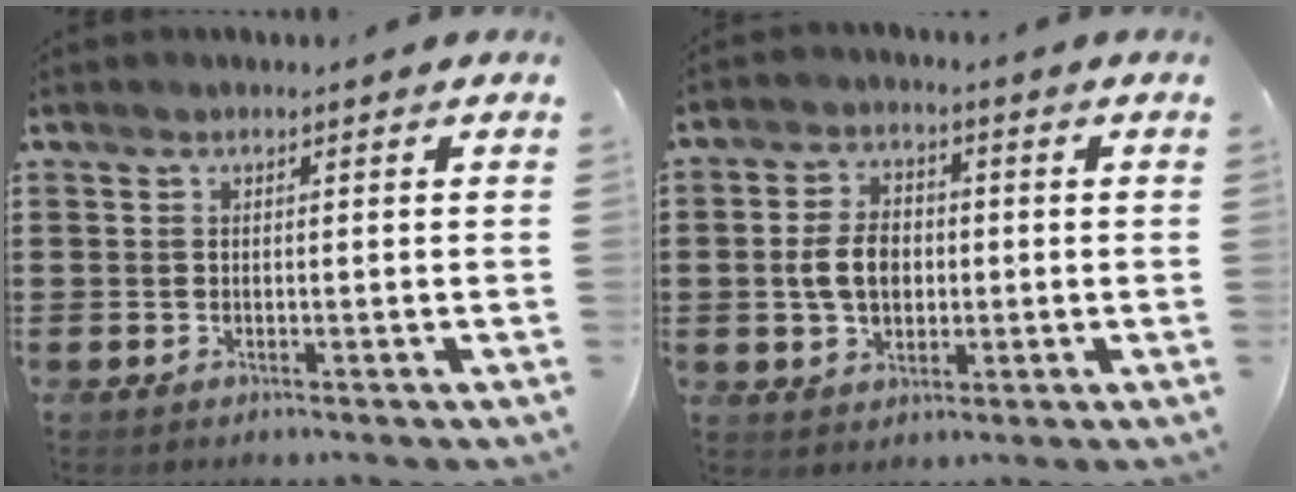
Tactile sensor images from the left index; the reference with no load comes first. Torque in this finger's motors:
{"motor_torque": [1.67, 0.46, 0.74, 0.17]}